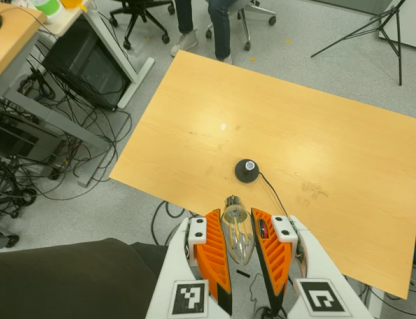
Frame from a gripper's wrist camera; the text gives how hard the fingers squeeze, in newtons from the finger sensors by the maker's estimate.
{"total": 14.3, "left": 15.6, "right": 13.1}